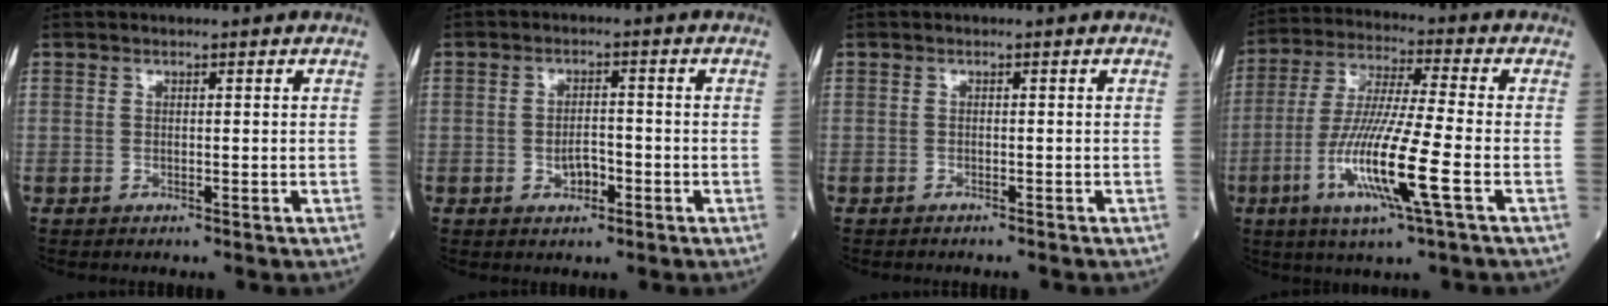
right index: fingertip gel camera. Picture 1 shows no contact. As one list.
[{"total": 3.2, "force": [-1.1, 1.7, 2.5], "torque": [-0.041, 0.004, -0.016]}, {"total": 1.2, "force": [-1.1, 0.0, 0.3], "torque": [-0.003, 0.000, -0.016]}, {"total": 14.1, "force": [-4.6, 0.0, 13.3], "torque": [-0.271, -0.019, -0.091]}]